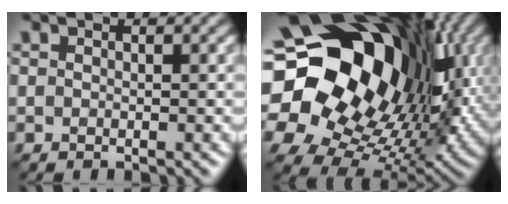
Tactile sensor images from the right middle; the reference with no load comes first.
{"total": 20.9, "force": [5.4, 15.5, 13.0], "torque": [-0.269, 0.007, 0.105]}